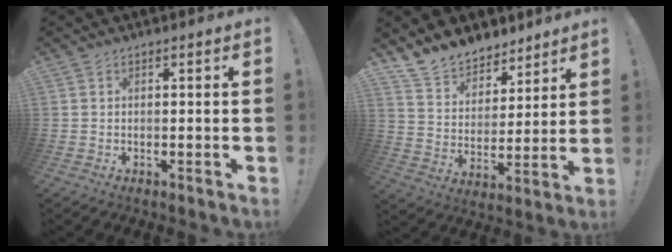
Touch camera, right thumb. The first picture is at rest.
{"total": 11.6, "force": [10.1, 5.3, 1.8], "torque": [-0.054, -0.081, 0.198]}